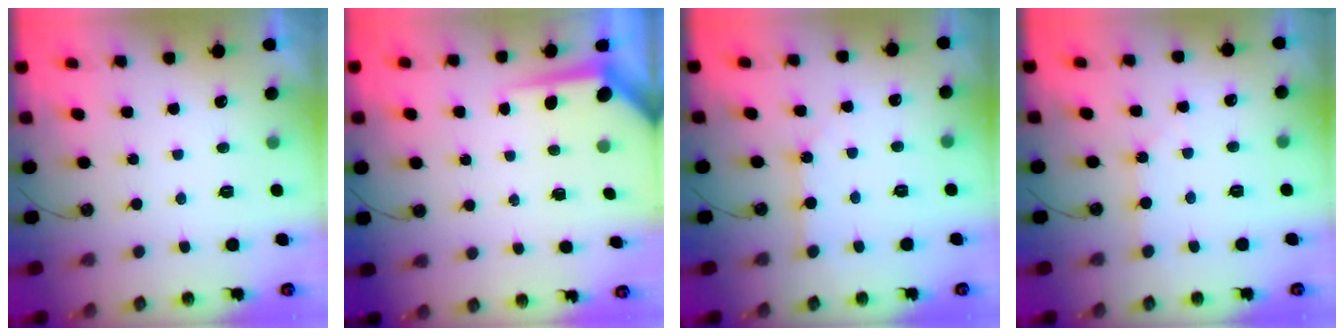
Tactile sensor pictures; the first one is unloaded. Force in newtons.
{"total": 5.4, "press": 5.4, "slide": 0.1}
{"total": 1.9, "press": 1.9, "slide": 0.0}
{"total": 1.7, "press": 1.7, "slide": 0.3}